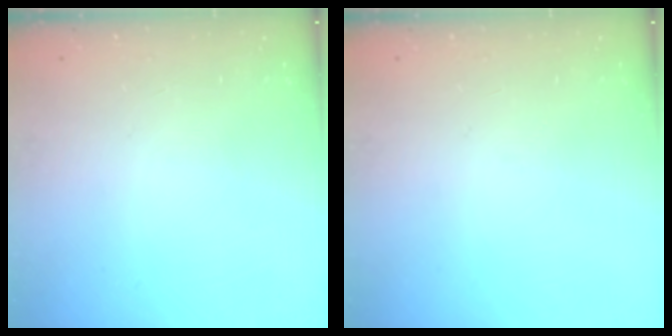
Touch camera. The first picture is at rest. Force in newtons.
{"total": 0.0}